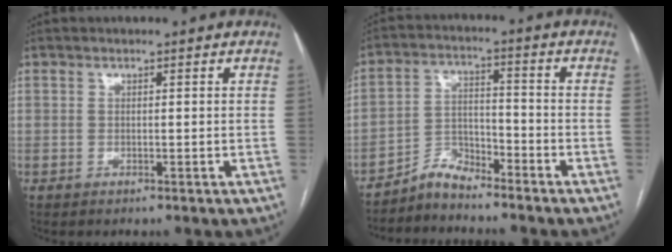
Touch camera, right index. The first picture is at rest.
{"total": 5.0, "force": [-4.7, 1.4, 0.6], "torque": [-0.005, 0.004, -0.088]}